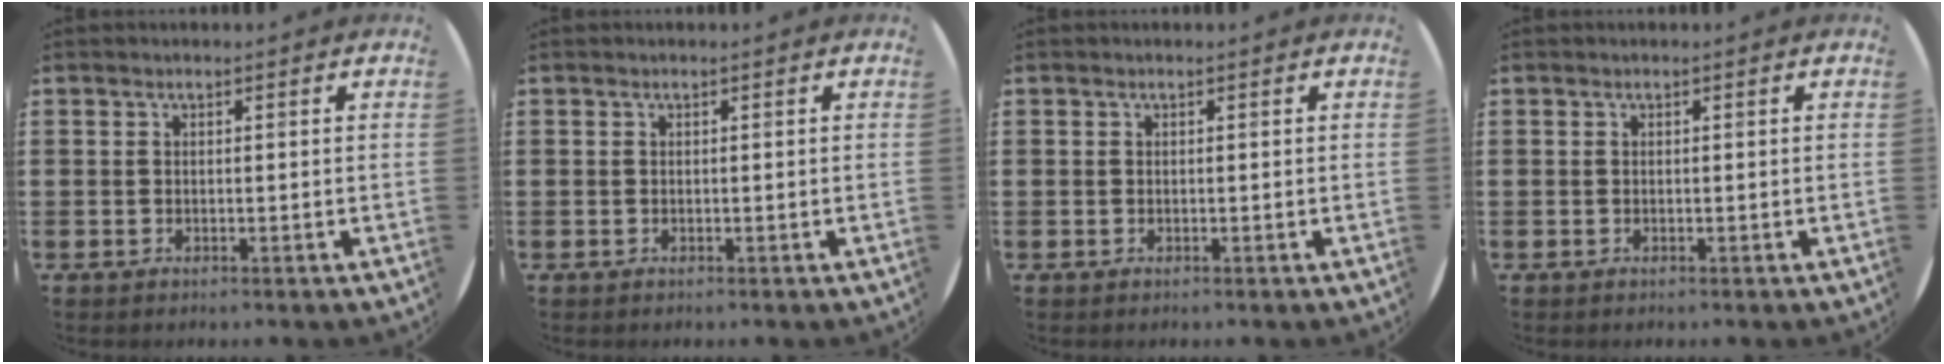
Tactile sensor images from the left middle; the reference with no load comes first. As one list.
[{"total": 0.0}, {"total": 0.0}, {"total": 0.0}]